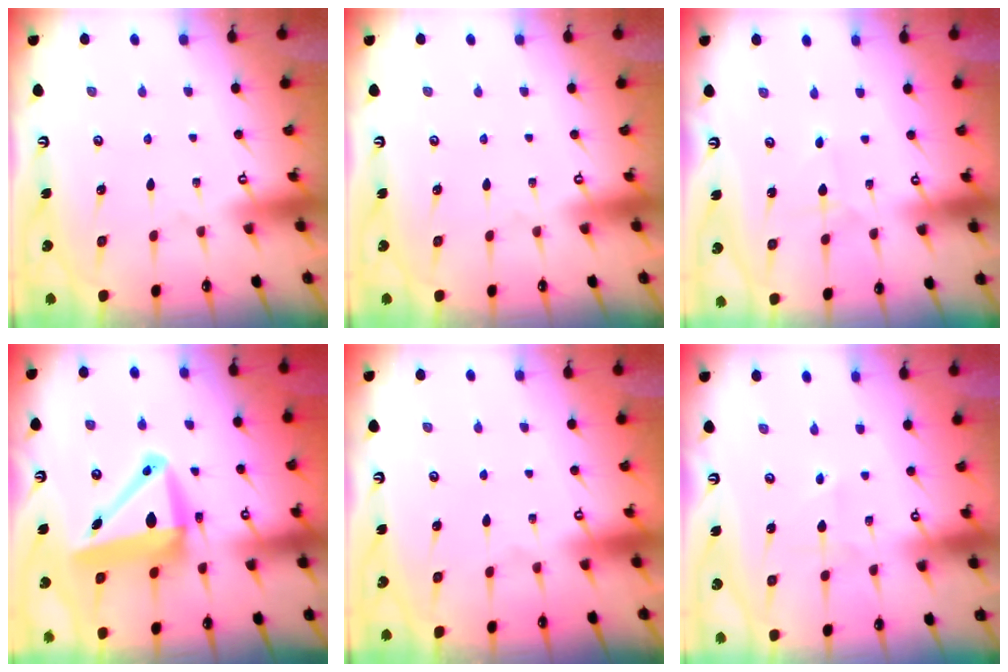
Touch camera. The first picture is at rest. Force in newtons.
{"total": 0.0}
{"total": 1.1, "press": 1.0, "slide": 0.1}
{"total": 12.7, "press": 12.4, "slide": 2.8}
{"total": 0.0}
{"total": 1.7, "press": 1.7, "slide": 0.2}